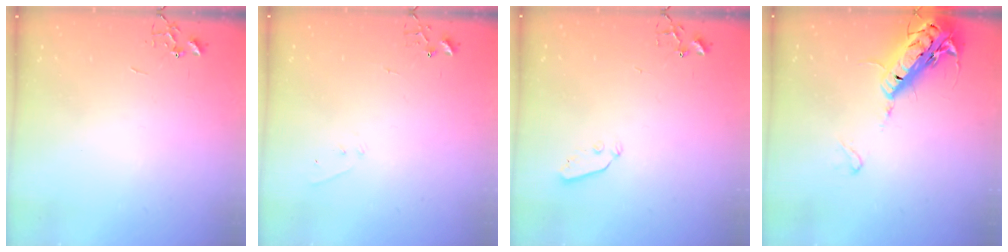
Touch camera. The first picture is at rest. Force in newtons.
{"total": 4.0, "press": 4.0, "slide": 0.2}
{"total": 3.2, "press": 3.2, "slide": 0.5}
{"total": 20.3, "press": 19.9, "slide": 3.9}